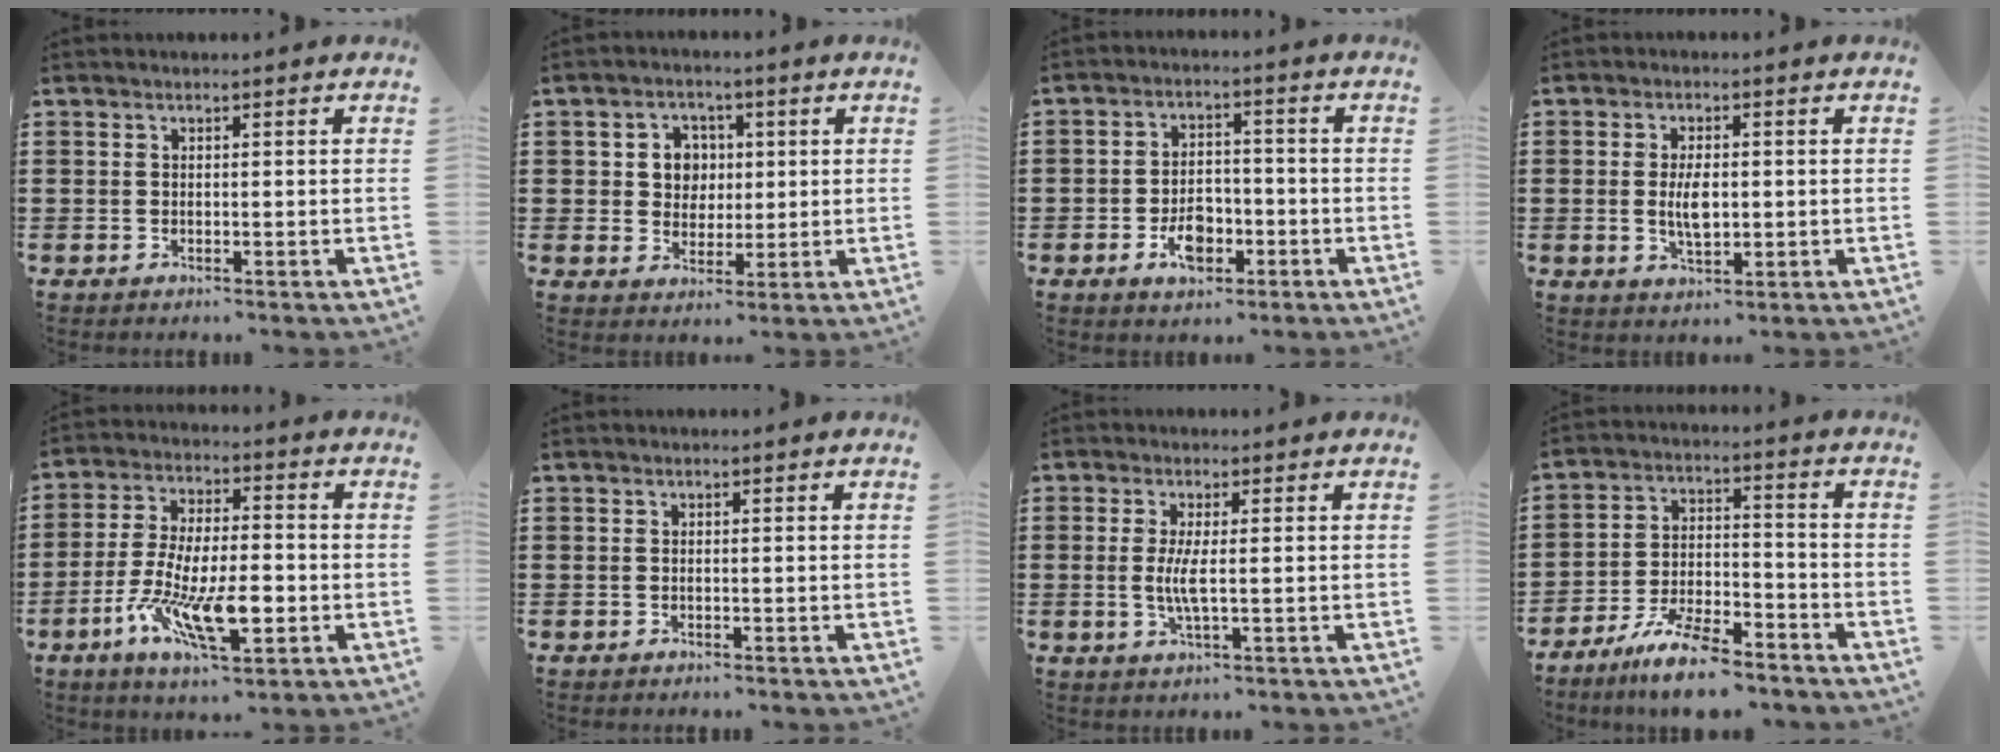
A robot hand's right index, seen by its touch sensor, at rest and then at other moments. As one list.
[{"total": 5.0, "force": [0.9, 4.6, 1.8], "torque": [-0.048, 0.013, 0.011]}, {"total": 5.7, "force": [-2.3, 3.2, 4.1], "torque": [-0.074, 0.001, -0.043]}, {"total": 4.5, "force": [-0.1, 1.9, 4.1], "torque": [-0.086, -0.002, -0.003]}, {"total": 12.4, "force": [-4.8, 4.7, 10.4], "torque": [-0.218, 0.000, -0.087]}, {"total": 0.0}, {"total": 3.9, "force": [-0.1, 0.3, 3.9], "torque": [-0.085, -0.012, -0.007]}, {"total": 8.8, "force": [-7.5, 1.5, 4.3], "torque": [-0.089, 0.012, -0.142]}]